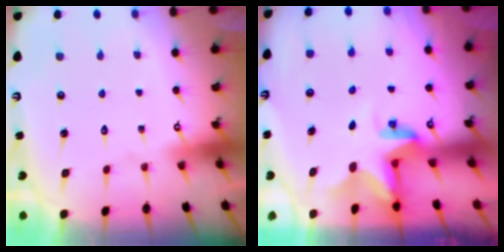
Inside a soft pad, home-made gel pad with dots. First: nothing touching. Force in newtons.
{"total": 3.3, "press": 3.3, "slide": 0.2}